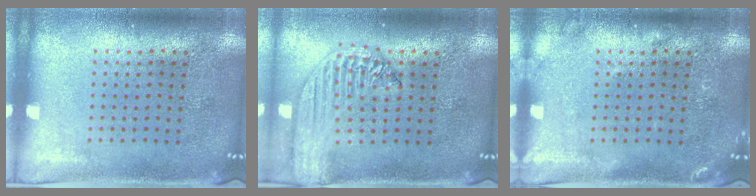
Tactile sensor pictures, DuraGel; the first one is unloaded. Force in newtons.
{"total": 2.4, "press": 2.1, "slide": 1.3}
{"total": 1.2, "press": 1.2, "slide": 0.3}